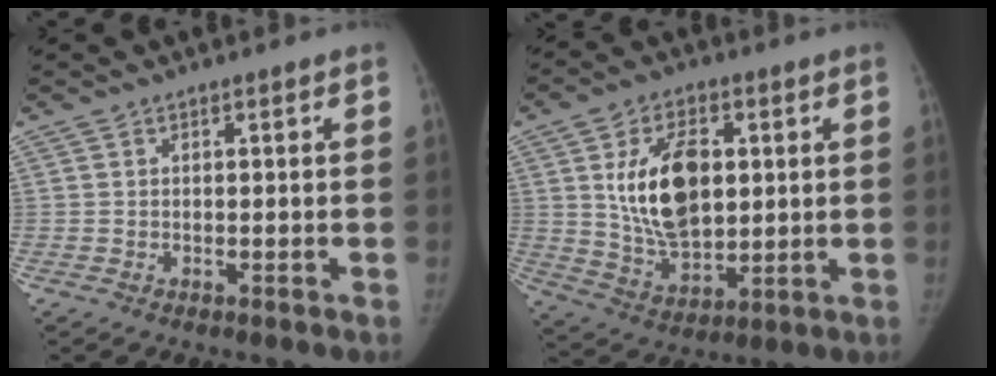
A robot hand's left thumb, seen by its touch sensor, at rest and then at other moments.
{"total": 15.9, "force": [3.0, 9.6, 12.4], "torque": [-0.183, -0.016, 0.062]}